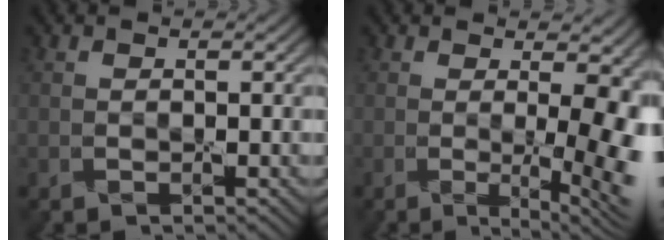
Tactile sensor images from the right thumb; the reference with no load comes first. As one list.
[{"total": 11.1, "force": [-0.7, 3.6, 10.4], "torque": [-0.102, -0.001, -0.011]}]